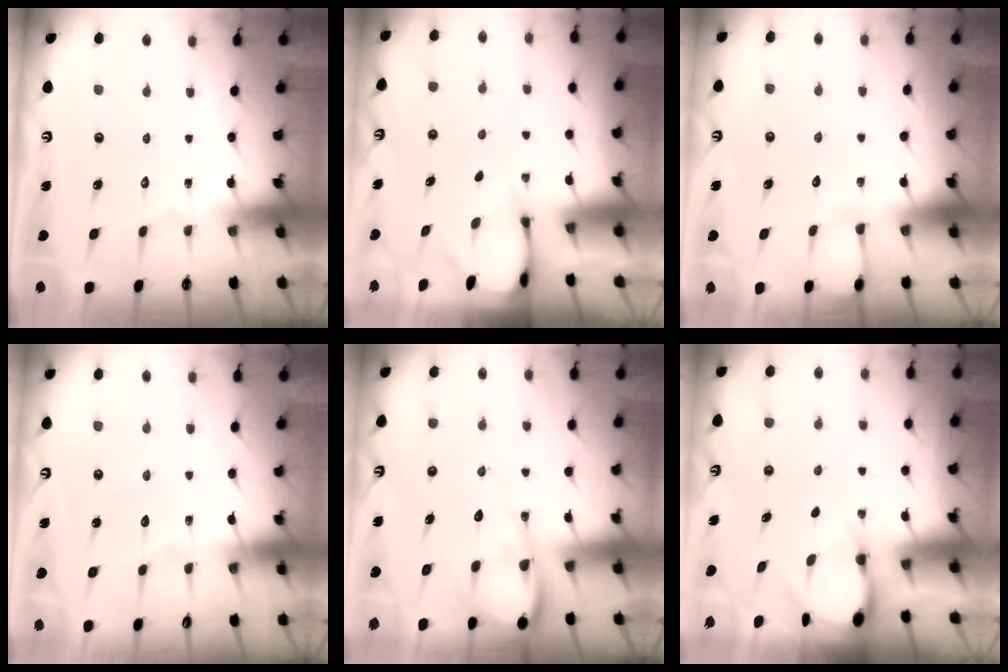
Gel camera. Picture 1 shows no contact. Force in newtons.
{"total": 2.0, "press": 2.0, "slide": 0.1}
{"total": 3.6, "press": 3.6, "slide": 0.4}
{"total": 4.6, "press": 4.6, "slide": 0.2}
{"total": 8.5, "press": 8.5, "slide": 0.9}
{"total": 3.2, "press": 3.2, "slide": 0.2}